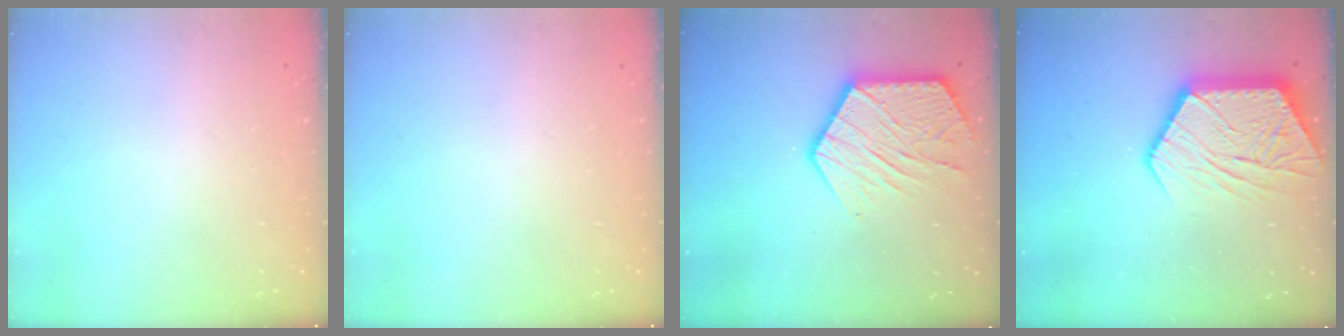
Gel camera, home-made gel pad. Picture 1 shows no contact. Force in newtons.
{"total": 0.0}
{"total": 16.4, "press": 16.4, "slide": 1.3}
{"total": 17.4, "press": 17.4, "slide": 1.1}